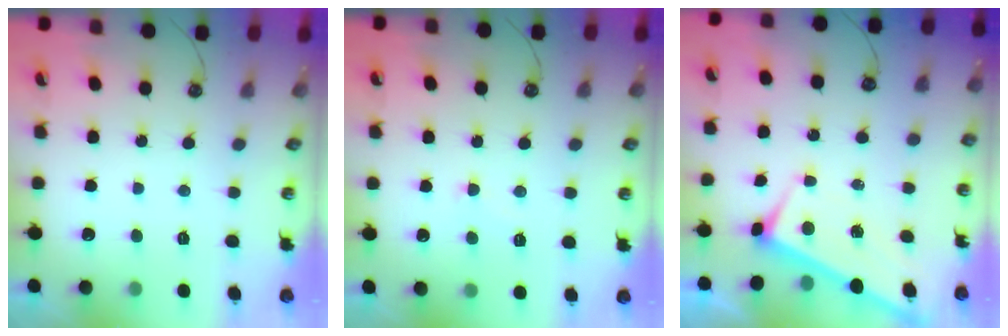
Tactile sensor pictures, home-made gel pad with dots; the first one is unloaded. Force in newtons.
{"total": 5.9, "press": 5.9, "slide": 0.5}
{"total": 3.0, "press": 3.0, "slide": 0.1}